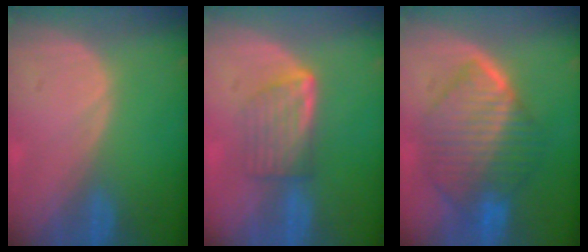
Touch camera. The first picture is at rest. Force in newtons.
{"total": 5.8, "press": 5.3, "slide": 2.3}
{"total": 10.6, "press": 10.5, "slide": 0.9}